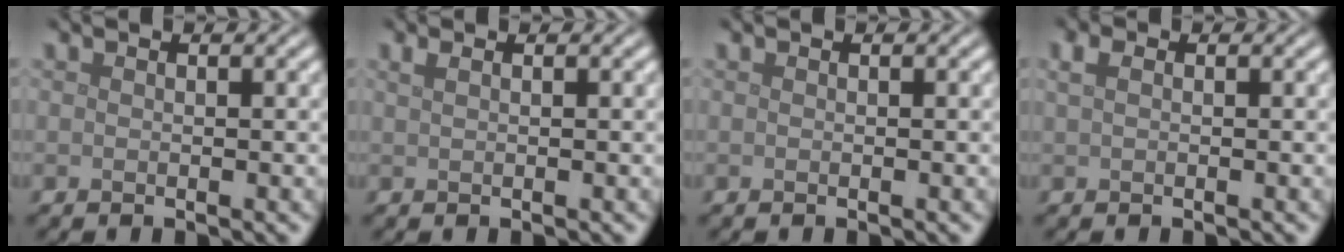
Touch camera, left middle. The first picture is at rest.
{"total": 1.0, "force": [0.6, 0.4, 0.7], "torque": [-0.012, 0.006, 0.009]}
{"total": 0.0}
{"total": 1.2, "force": [0.4, 0.6, 0.9], "torque": [-0.021, 0.008, 0.005]}